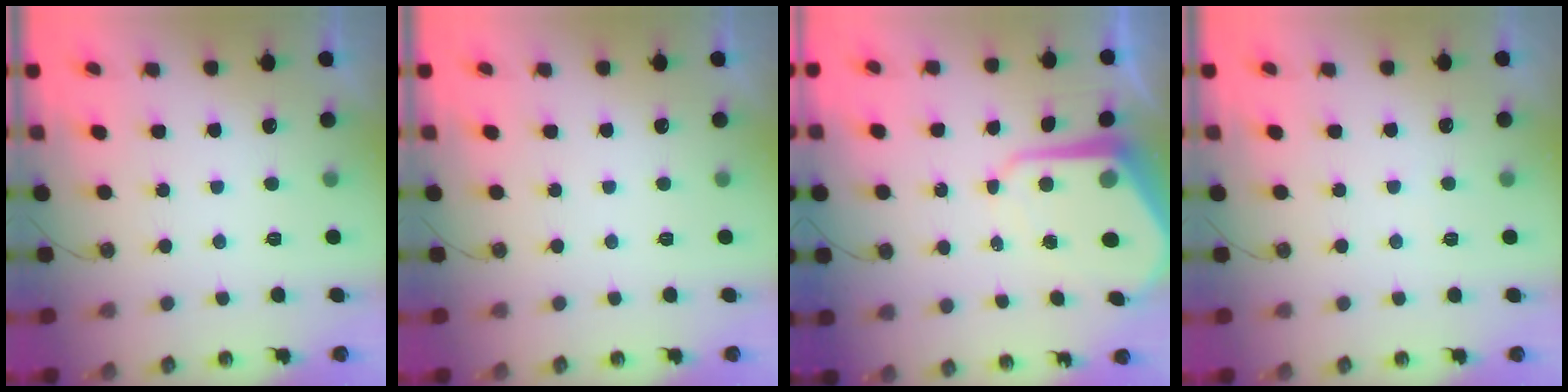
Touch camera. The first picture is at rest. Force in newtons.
{"total": 0.0}
{"total": 10.8, "press": 10.7, "slide": 1.0}
{"total": 3.0, "press": 2.9, "slide": 0.5}